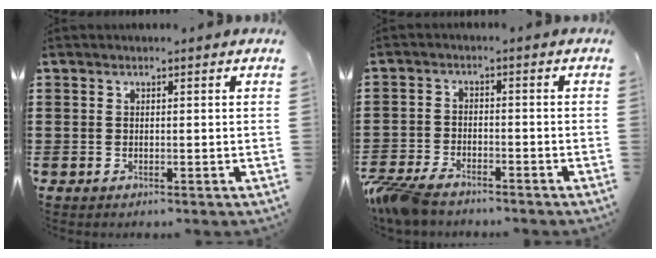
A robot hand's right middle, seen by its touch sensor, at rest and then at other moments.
{"total": 4.9, "force": [-4.4, 1.2, 2.0], "torque": [-0.067, -0.007, -0.094]}